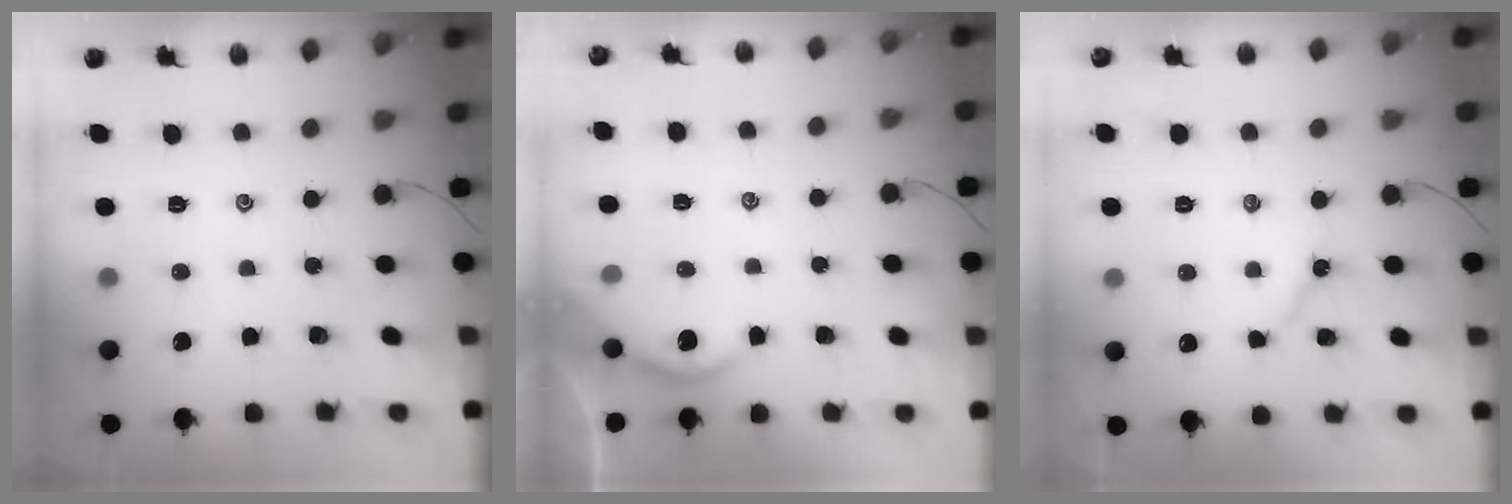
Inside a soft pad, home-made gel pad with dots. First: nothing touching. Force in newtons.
{"total": 2.7, "press": 2.7, "slide": 0.2}
{"total": 3.6, "press": 3.6, "slide": 0.5}